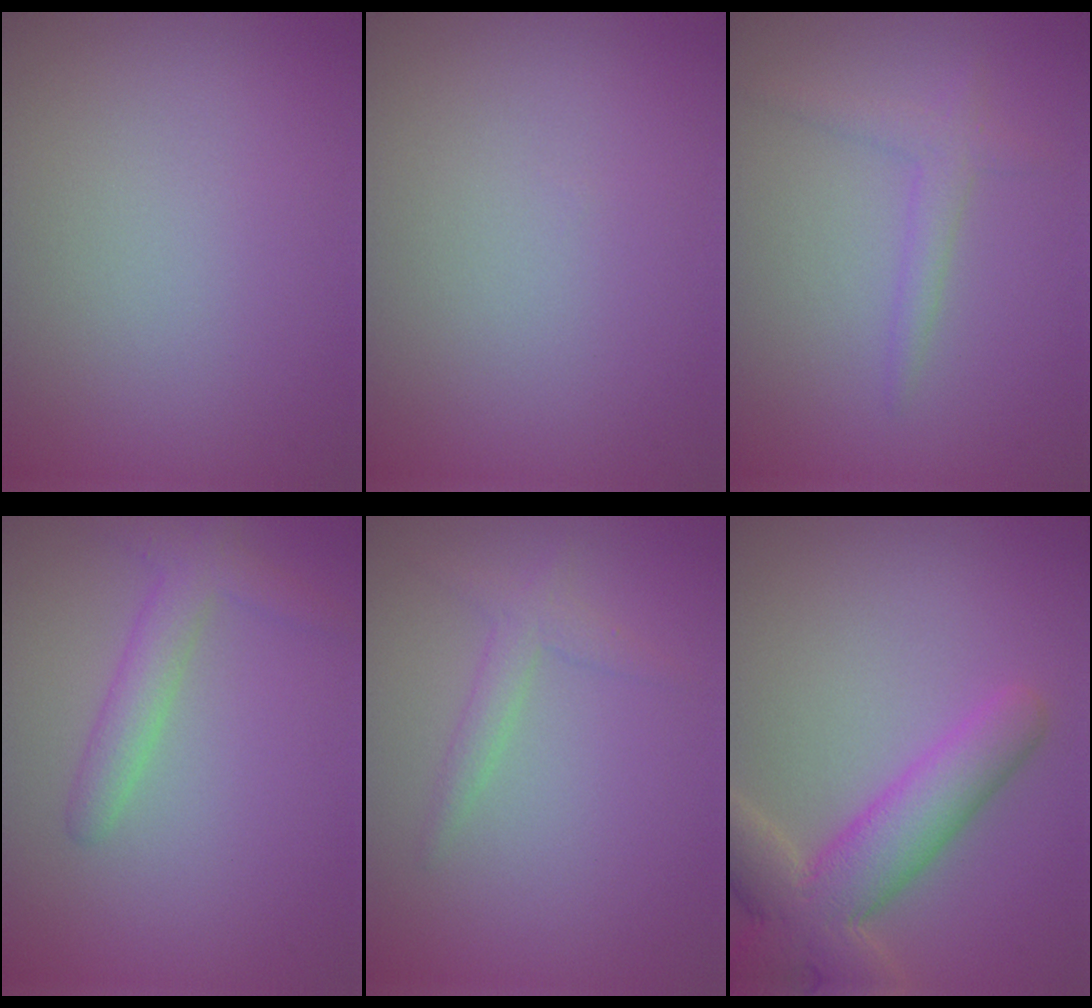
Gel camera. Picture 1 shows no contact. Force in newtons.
{"total": 0.0}
{"total": 1.8, "press": 1.8, "slide": 0.1}
{"total": 2.1, "press": 2.1, "slide": 0.2}
{"total": 1.6, "press": 1.6, "slide": 0.0}
{"total": 7.1, "press": 7.1, "slide": 0.5}